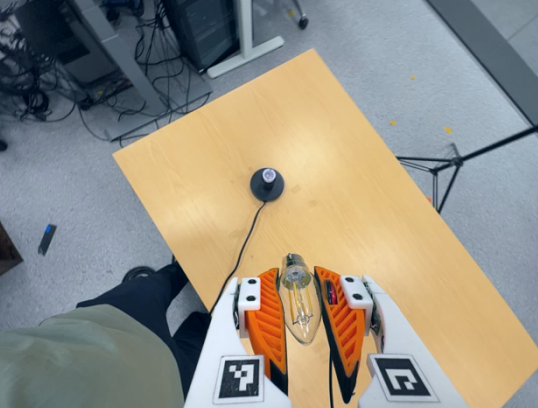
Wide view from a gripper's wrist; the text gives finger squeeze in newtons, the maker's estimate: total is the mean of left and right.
{"total": 22.8, "left": 25.0, "right": 20.6}